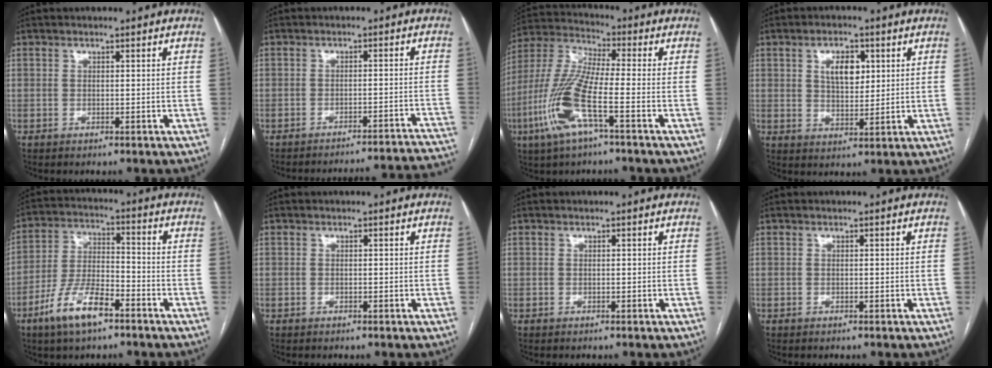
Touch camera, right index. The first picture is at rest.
{"total": 20.5, "force": [-20.1, -0.8, 3.9], "torque": [-0.024, -0.003, -0.231]}
{"total": 13.0, "force": [-4.9, 1.7, 11.9], "torque": [-0.268, -0.005, -0.102]}
{"total": 5.6, "force": [1.9, 3.0, 4.4], "torque": [-0.074, 0.005, 0.036]}
{"total": 10.4, "force": [-6.2, 3.3, 7.6], "torque": [-0.162, 0.002, -0.116]}
{"total": 0.0}
{"total": 0.0}
{"total": 0.0}